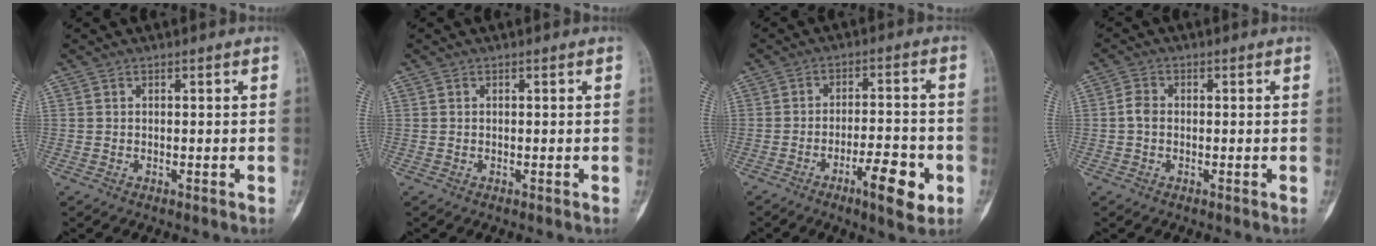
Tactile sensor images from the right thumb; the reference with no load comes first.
{"total": 0.0}
{"total": 9.7, "force": [-4.3, 2.8, 8.2], "torque": [-0.121, 0.020, -0.064]}
{"total": 2.3, "force": [-0.3, 1.7, 1.6], "torque": [-0.028, 0.005, -0.011]}